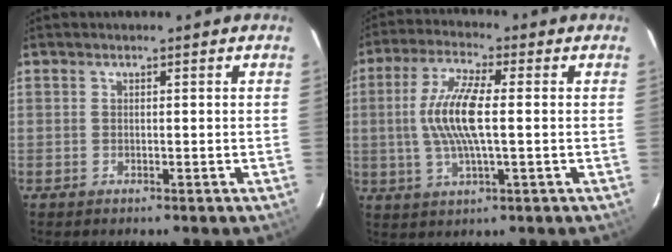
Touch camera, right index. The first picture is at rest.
{"total": 10.7, "force": [0.1, 2.4, 10.4], "torque": [-0.210, 0.003, 0.001]}